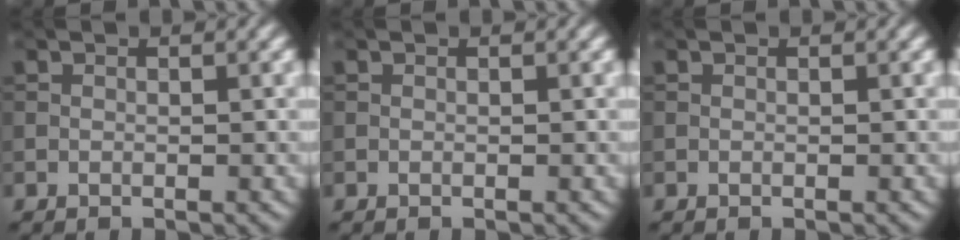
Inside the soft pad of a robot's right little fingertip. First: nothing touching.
{"total": 0.0}
{"total": 0.0}